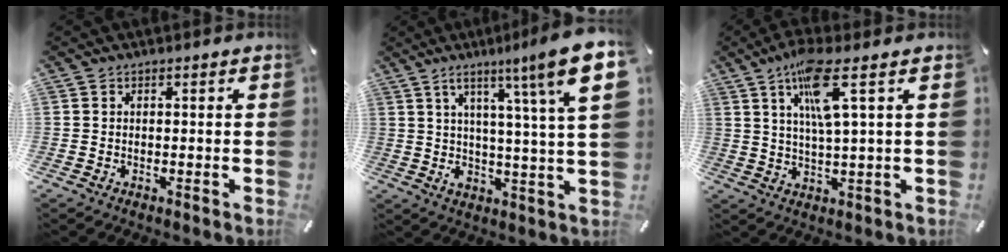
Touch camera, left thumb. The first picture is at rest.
{"total": 13.2, "force": [6.1, 0.7, 11.6], "torque": [-0.186, -0.040, 0.082]}
{"total": 10.2, "force": [4.4, 1.1, 9.1], "torque": [-0.168, -0.001, 0.070]}